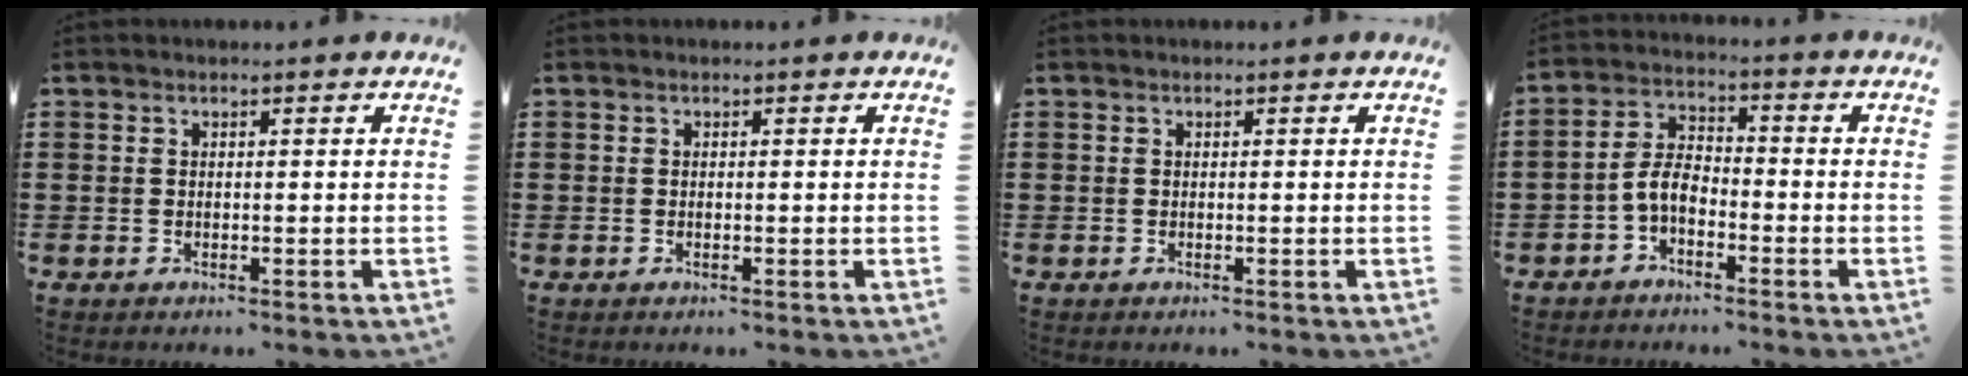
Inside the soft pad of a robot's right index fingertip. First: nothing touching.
{"total": 0.0}
{"total": 0.0}
{"total": 4.7, "force": [-2.4, 2.4, 3.2], "torque": [-0.081, 0.004, -0.053]}